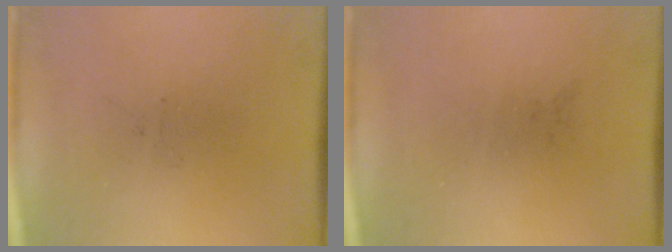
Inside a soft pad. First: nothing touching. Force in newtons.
{"total": 0.0}